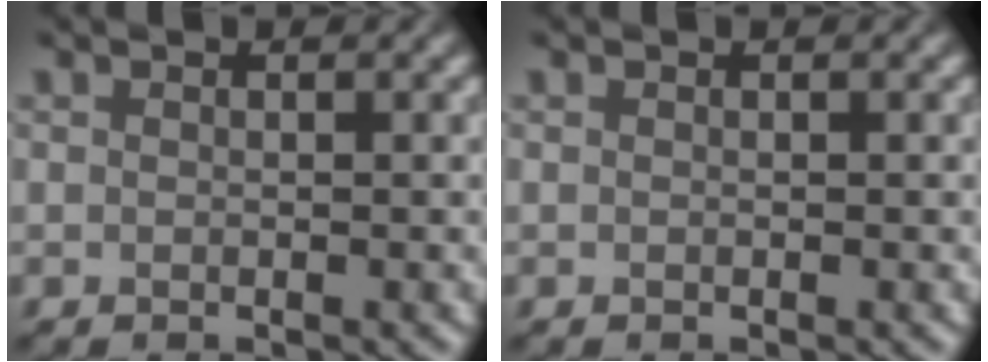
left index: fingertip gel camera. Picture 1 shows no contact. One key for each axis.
{"total": 0.0}